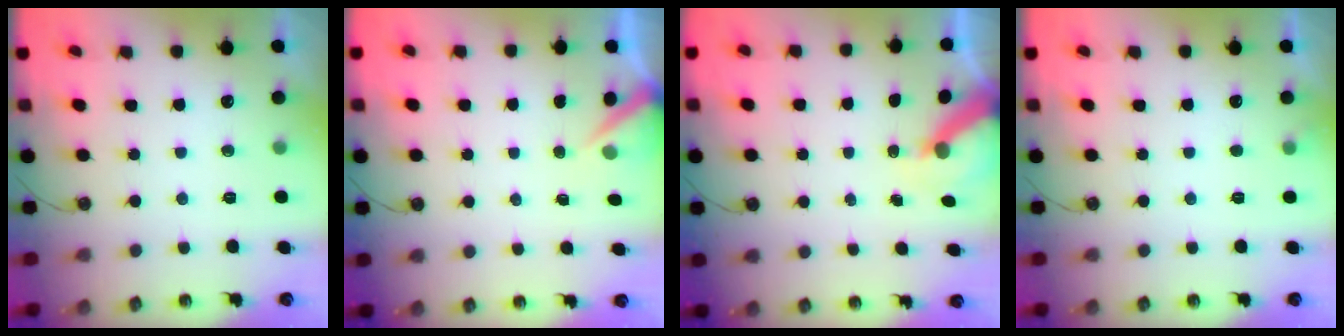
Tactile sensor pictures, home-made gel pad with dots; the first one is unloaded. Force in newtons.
{"total": 3.1, "press": 3.0, "slide": 0.4}
{"total": 5.8, "press": 5.8, "slide": 0.4}
{"total": 2.6, "press": 2.6, "slide": 0.4}